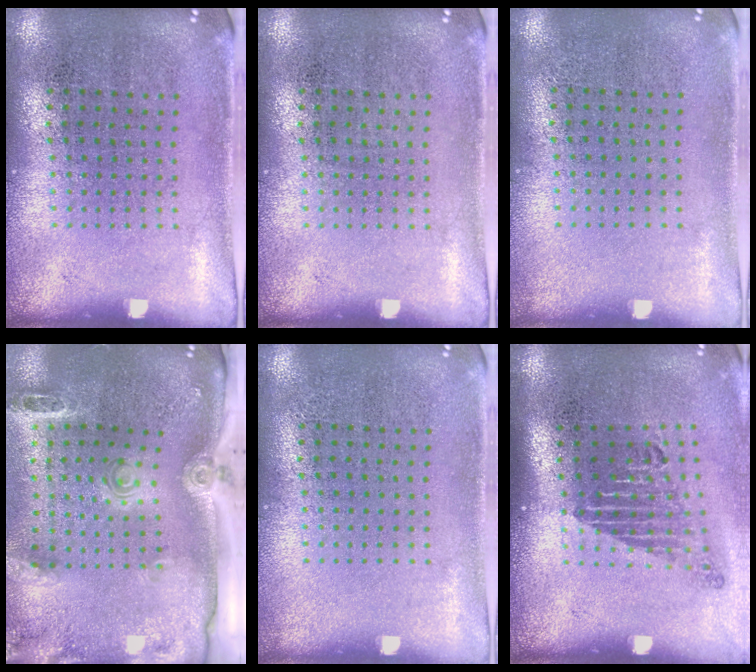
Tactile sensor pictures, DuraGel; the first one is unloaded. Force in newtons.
{"total": 0.0}
{"total": 0.0}
{"total": 2.9, "press": 2.1, "slide": 2.1}
{"total": 0.0}
{"total": 1.7, "press": 1.2, "slide": 1.2}